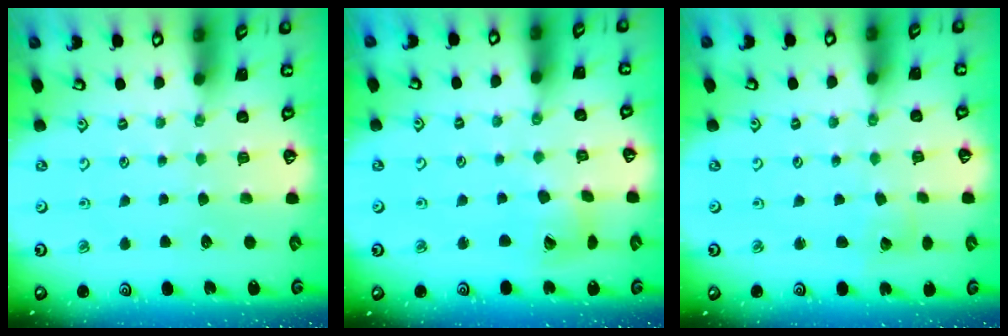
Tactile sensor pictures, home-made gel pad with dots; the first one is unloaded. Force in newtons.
{"total": 8.5, "press": 8.4, "slide": 1.2}
{"total": 3.1, "press": 3.1, "slide": 0.3}